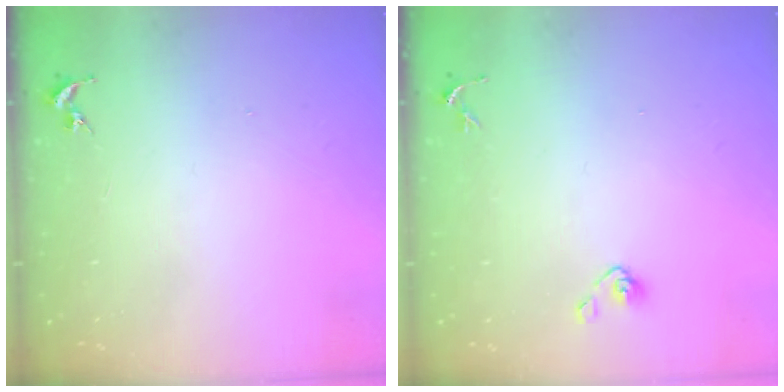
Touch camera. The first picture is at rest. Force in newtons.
{"total": 4.9, "press": 4.6, "slide": 1.8}